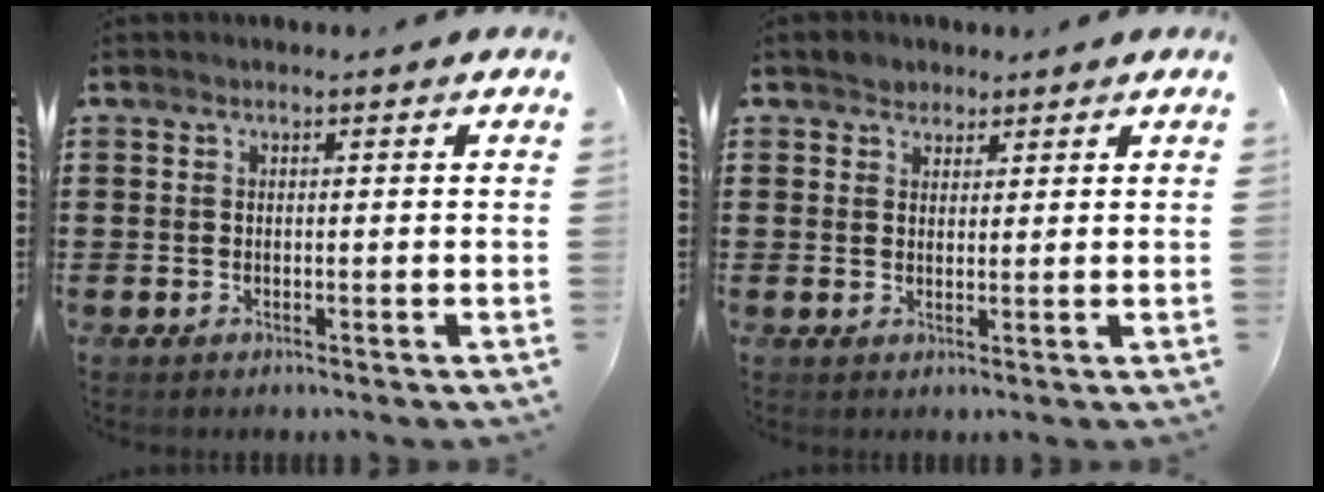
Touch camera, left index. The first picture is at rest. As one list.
[{"total": 2.3, "force": [1.8, 1.4, 0.0], "torque": [0.000, 0.005, 0.033]}]